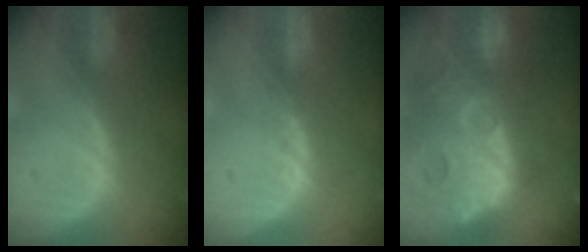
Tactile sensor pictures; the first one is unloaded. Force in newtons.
{"total": 1.8, "press": 1.5, "slide": 1.0}
{"total": 14.6, "press": 12.5, "slide": 7.5}